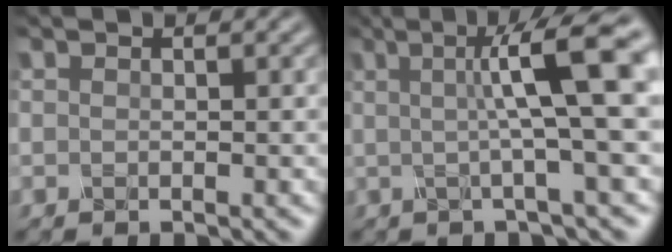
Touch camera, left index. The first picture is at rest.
{"total": 8.6, "force": [1.3, 1.2, 8.4], "torque": [-0.111, 0.011, 0.010]}